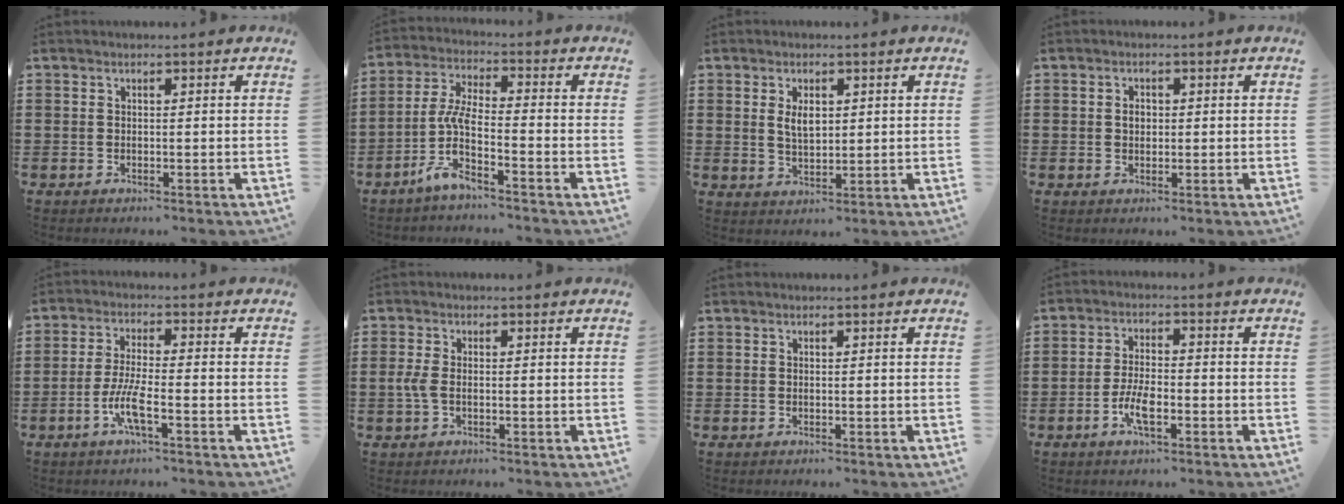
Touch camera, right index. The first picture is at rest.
{"total": 6.1, "force": [-3.5, 0.9, 4.9], "torque": [-0.130, -0.018, -0.078]}
{"total": 3.5, "force": [1.1, 1.8, 2.8], "torque": [-0.050, 0.004, 0.017]}
{"total": 1.8, "force": [0.3, 1.3, 1.2], "torque": [-0.025, 0.008, 0.005]}
{"total": 5.7, "force": [-2.7, 0.8, 5.0], "torque": [-0.109, -0.012, -0.055]}
{"total": 2.2, "force": [-0.4, 1.0, 1.9], "torque": [-0.058, -0.007, -0.014]}
{"total": 0.0}
{"total": 5.1, "force": [-2.0, 1.7, 4.4], "torque": [-0.100, -0.002, -0.045]}